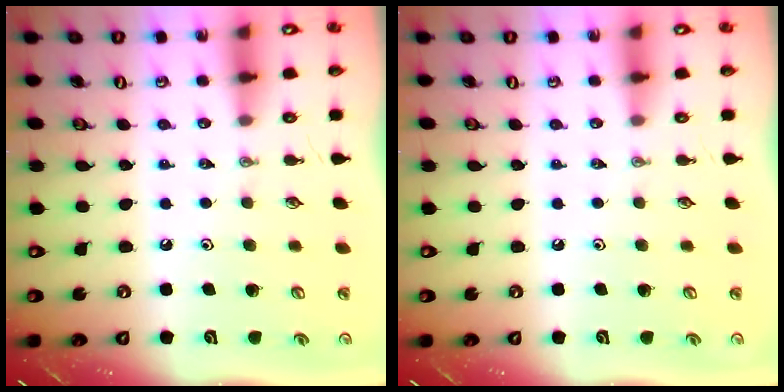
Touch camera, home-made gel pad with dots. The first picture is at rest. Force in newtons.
{"total": 0.0}